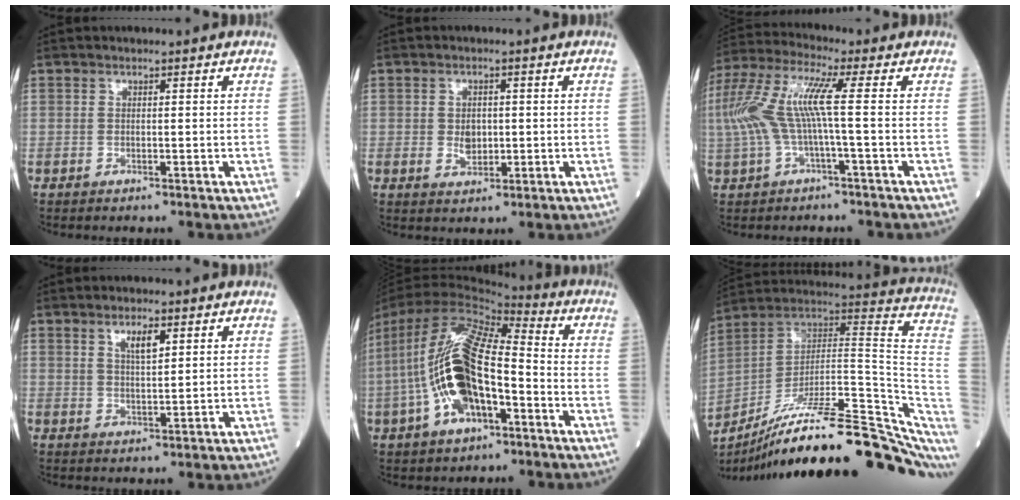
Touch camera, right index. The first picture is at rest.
{"total": 2.9, "force": [-0.1, 2.1, 2.0], "torque": [-0.033, -0.001, 0.004]}
{"total": 9.8, "force": [-0.3, 0.7, 9.7], "torque": [-0.224, 0.035, -0.009]}
{"total": 3.3, "force": [1.8, 0.9, 2.7], "torque": [-0.050, 0.002, 0.032]}
{"total": 19.5, "force": [-3.8, 7.6, 17.5], "torque": [-0.389, 0.008, -0.065]}
{"total": 28.9, "force": [-19.4, 5.9, 20.5], "torque": [-0.234, 0.031, -0.298]}